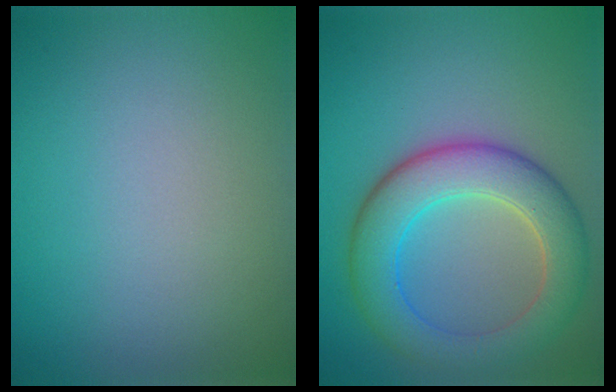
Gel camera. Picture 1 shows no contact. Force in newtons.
{"total": 7.3, "press": 7.3, "slide": 0.4}